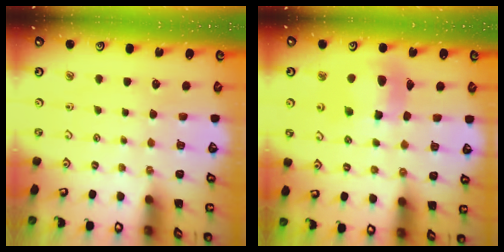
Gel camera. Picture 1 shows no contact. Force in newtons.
{"total": 11.2, "press": 11.1, "slide": 1.5}